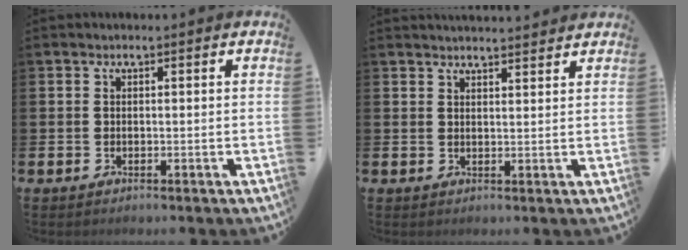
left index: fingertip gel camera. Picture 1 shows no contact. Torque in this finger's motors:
{"motor_torque": [0.90, -1.23, 0.02, 0.08]}